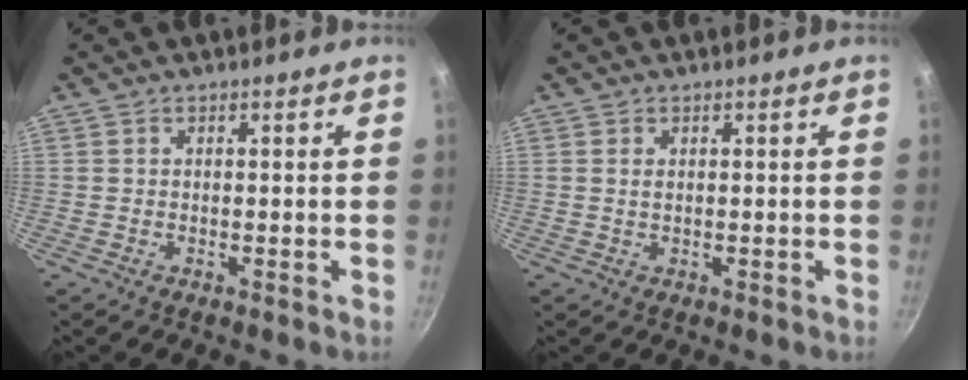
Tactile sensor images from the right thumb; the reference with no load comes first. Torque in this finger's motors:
{"motor_torque": [-0.70, 0.09, 0.12, 0.38, -0.06]}